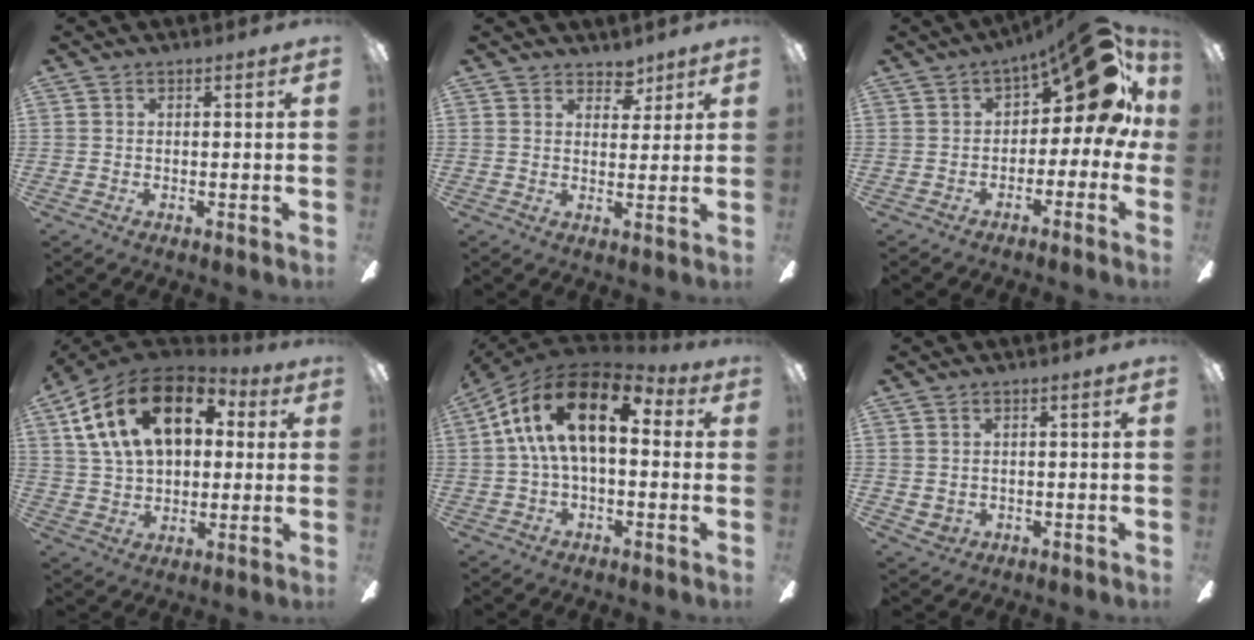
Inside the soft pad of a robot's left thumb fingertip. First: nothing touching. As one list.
[{"total": 4.5, "force": [3.6, 2.5, 1.0], "torque": [0.001, -0.021, 0.061]}, {"total": 16.5, "force": [6.9, 6.4, 13.5], "torque": [-0.189, -0.033, 0.110]}, {"total": 22.2, "force": [8.8, 13.6, 15.1], "torque": [-0.277, -0.017, 0.149]}, {"total": 19.3, "force": [6.4, 9.6, 15.5], "torque": [-0.297, -0.009, 0.105]}, {"total": 1.7, "force": [0.8, 1.4, 0.3], "torque": [-0.008, -0.001, 0.014]}]